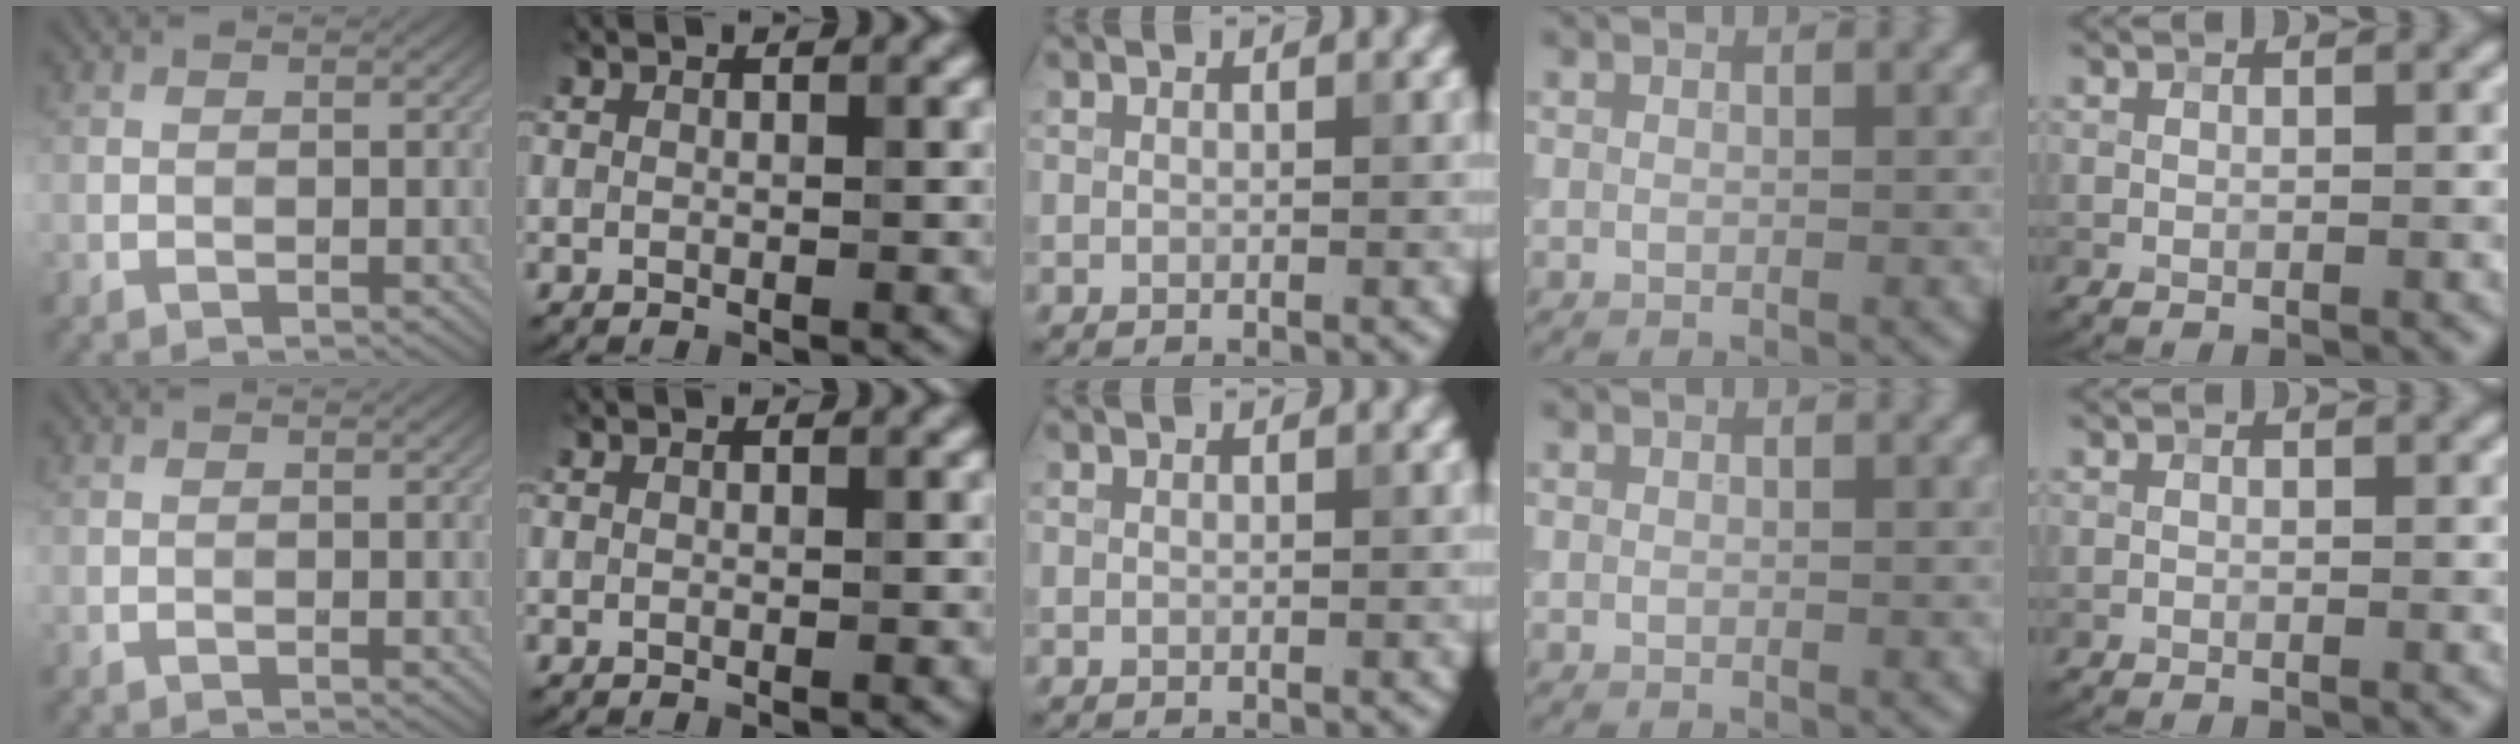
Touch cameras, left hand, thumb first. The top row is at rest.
{}